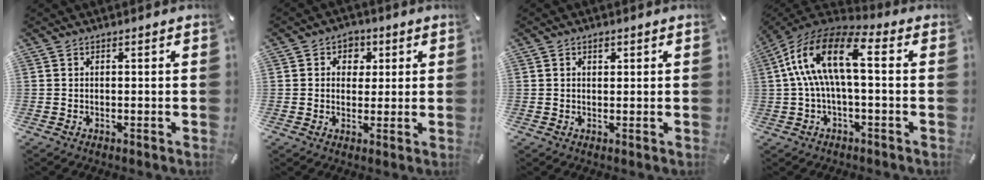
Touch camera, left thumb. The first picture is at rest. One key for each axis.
{"total": 4.7, "fx": 0.8, "fy": 4.4, "fz": 1.6, "tx": -0.017, "ty": 0.004, "tz": 0.009}
{"total": 1.3, "fx": 0.6, "fy": 1.0, "fz": 0.7, "tx": -0.007, "ty": 0.000, "tz": 0.008}
{"total": 15.8, "fx": 1.4, "fy": 7.8, "fz": 13.7, "tx": -0.282, "ty": 0.012, "tz": 0.022}